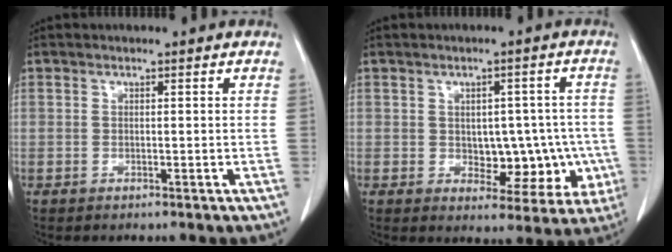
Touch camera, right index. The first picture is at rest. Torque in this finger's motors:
{"motor_torque": [0.07, 0.02, 0.09, 0.03]}